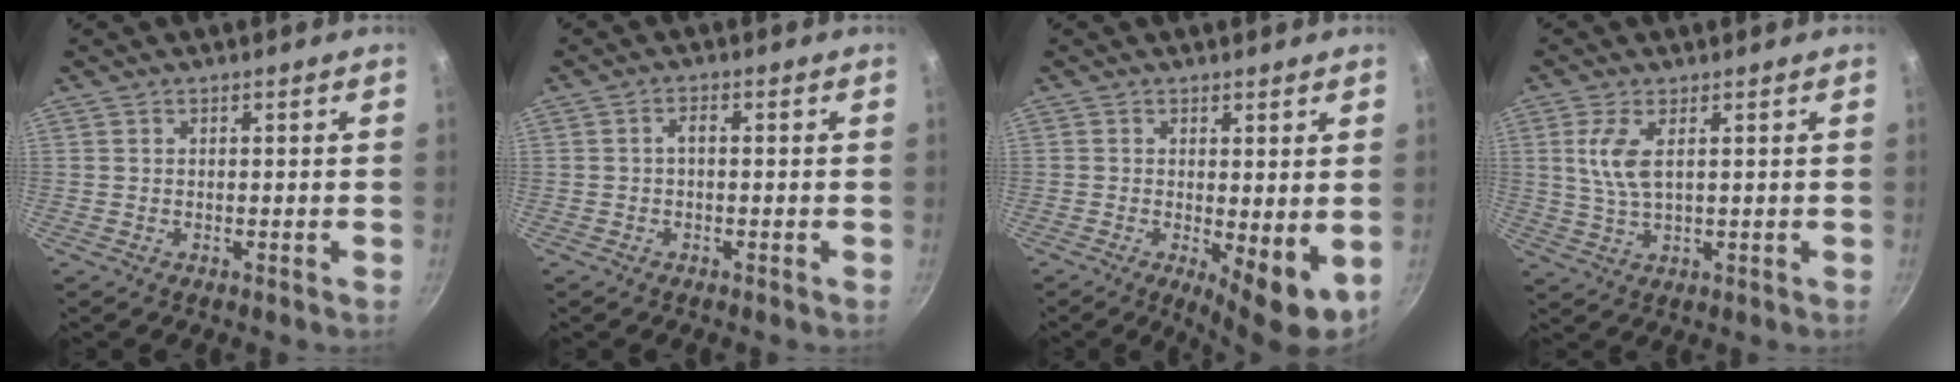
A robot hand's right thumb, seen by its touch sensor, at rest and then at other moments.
{"total": 1.6, "force": [-0.3, 0.8, 1.3], "torque": [-0.026, 0.013, -0.006]}
{"total": 7.5, "force": [-0.6, 2.5, 7.0], "torque": [-0.090, -0.013, 0.000]}
{"total": 6.0, "force": [1.6, 2.4, 5.3], "torque": [-0.113, -0.003, 0.035]}